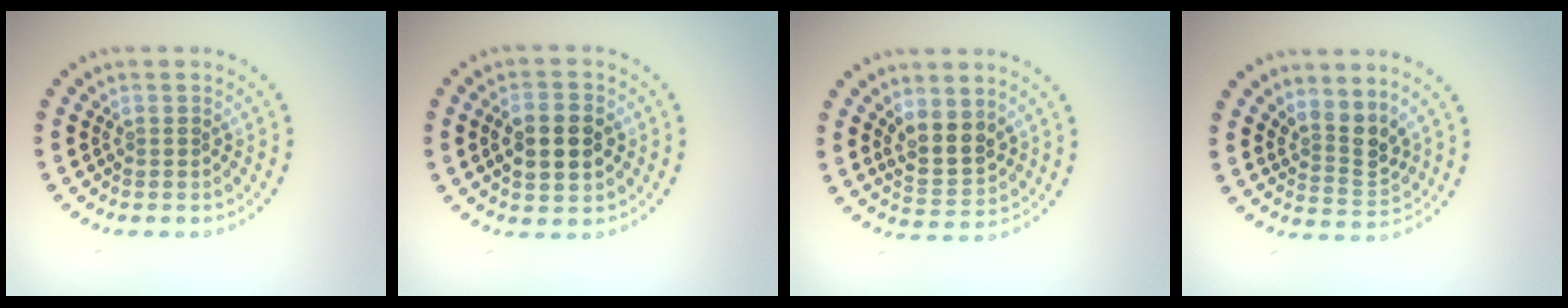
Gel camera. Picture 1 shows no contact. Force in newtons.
{"total": 4.5, "press": 4.5, "slide": 0.3}
{"total": 3.2, "press": 3.0, "slide": 1.2}
{"total": 2.8, "press": 2.0, "slide": 2.0}